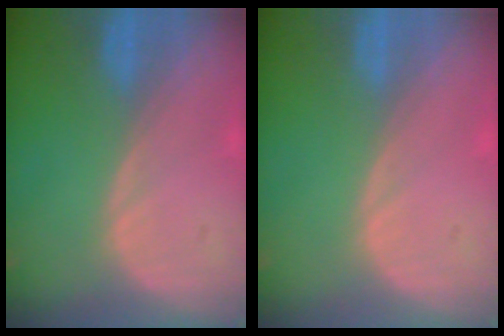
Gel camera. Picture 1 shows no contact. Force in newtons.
{"total": 0.0}